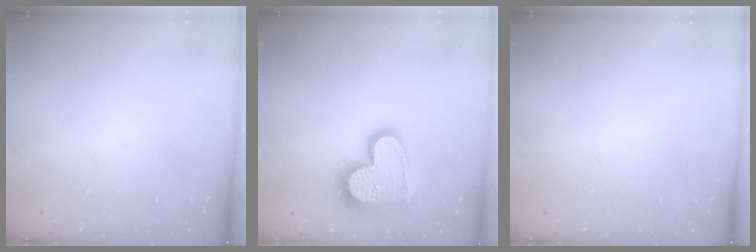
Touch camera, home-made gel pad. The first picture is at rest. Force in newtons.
{"total": 16.7, "press": 16.7, "slide": 1.0}
{"total": 0.0}